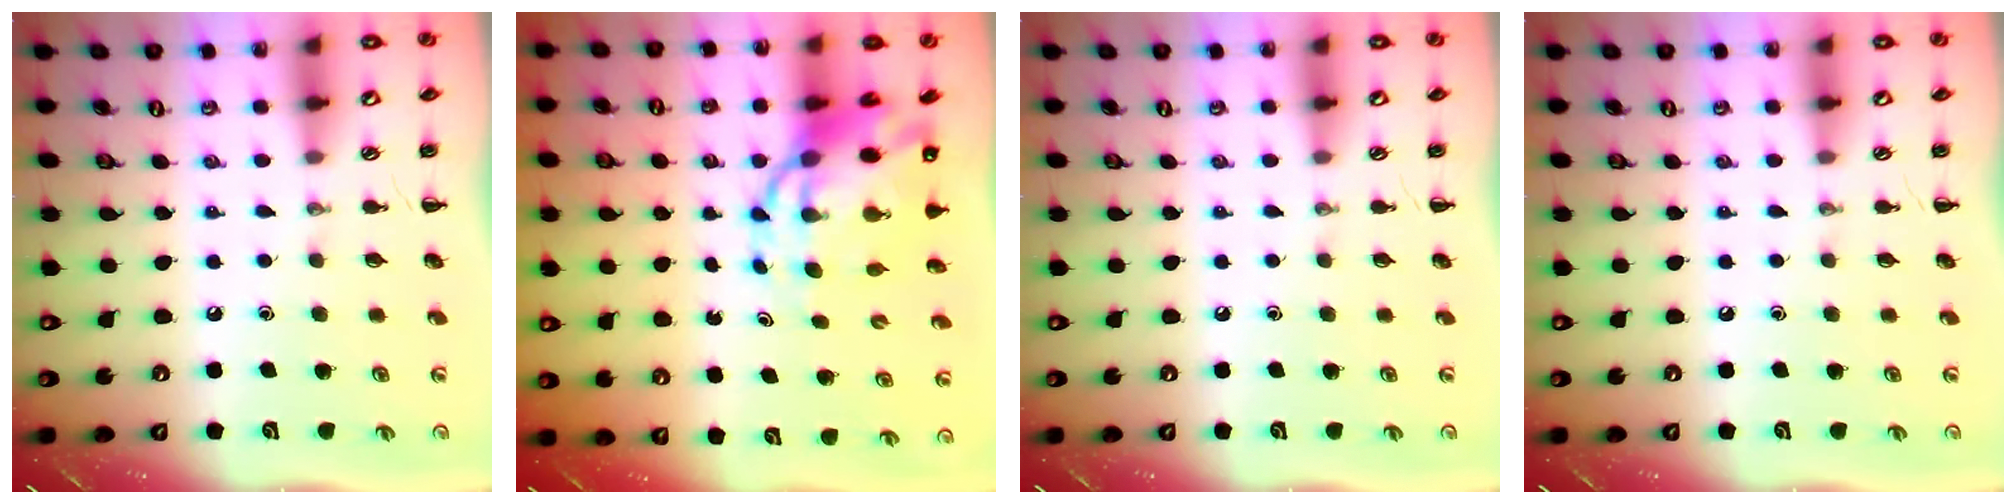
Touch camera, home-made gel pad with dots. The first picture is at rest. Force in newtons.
{"total": 11.8, "press": 11.3, "slide": 3.2}
{"total": 0.0}
{"total": 0.0}